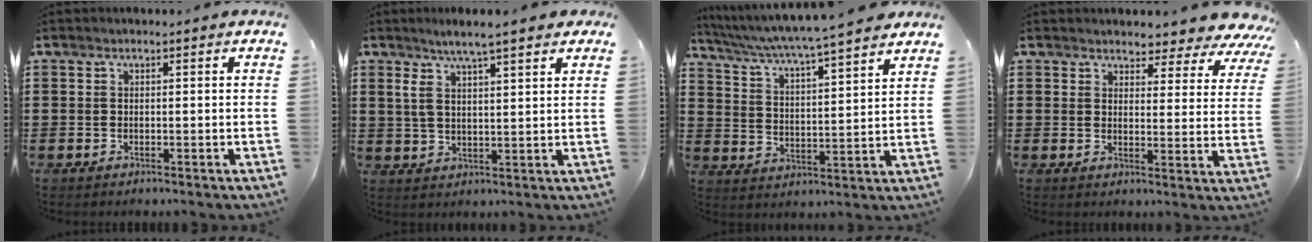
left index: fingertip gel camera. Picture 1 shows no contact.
{"total": 6.1, "force": [4.0, 1.4, 4.4], "torque": [-0.097, 0.002, 0.068]}
{"total": 4.6, "force": [4.2, -0.5, 1.8], "torque": [-0.056, -0.032, 0.064]}
{"total": 3.8, "force": [3.7, 0.8, 0.7], "torque": [-0.020, -0.027, 0.060]}